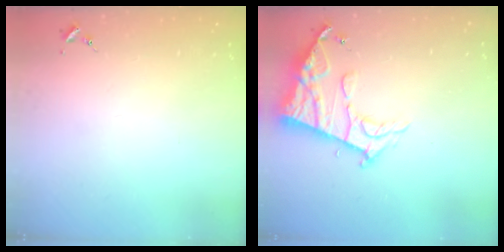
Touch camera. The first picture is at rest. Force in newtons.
{"total": 14.9, "press": 14.8, "slide": 1.4}